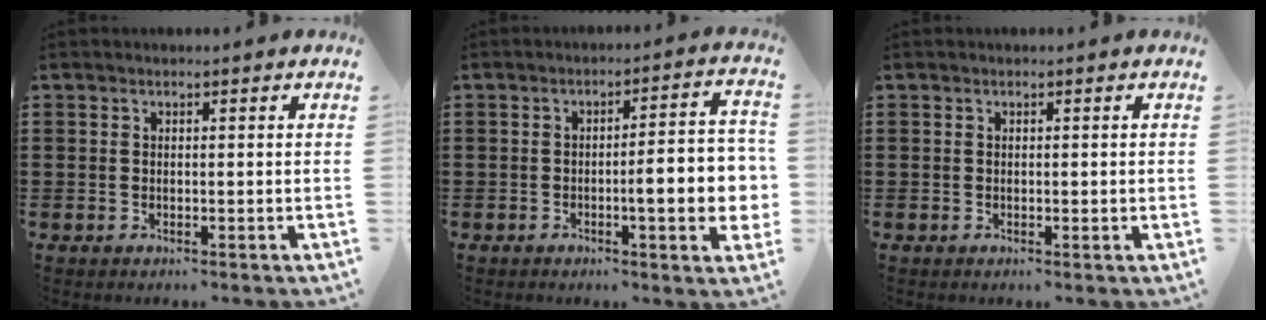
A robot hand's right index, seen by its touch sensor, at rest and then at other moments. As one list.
[{"total": 8.6, "force": [-1.5, 1.7, 8.3], "torque": [-0.112, -0.010, -0.029]}, {"total": 0.0}]